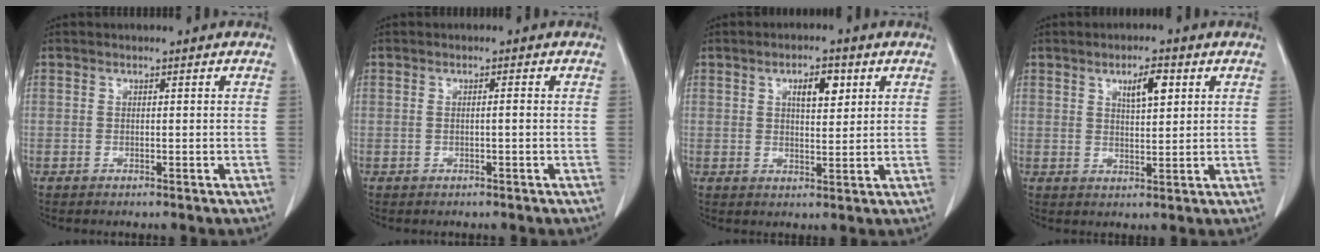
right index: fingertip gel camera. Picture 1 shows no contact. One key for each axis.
{"total": 1.1, "fx": -0.1, "fy": 0.0, "fz": 1.1, "tx": -0.020, "ty": 0.001, "tz": 0.000}
{"total": 4.8, "fx": 2.1, "fy": 1.7, "fz": 4.0, "tx": -0.066, "ty": 0.002, "tz": 0.034}
{"total": 4.6, "fx": 2.1, "fy": 1.3, "fz": 3.9, "tx": -0.066, "ty": 0.000, "tz": 0.037}